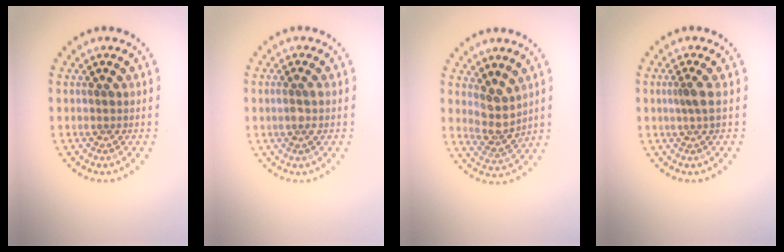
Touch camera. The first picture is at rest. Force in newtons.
{"total": 1.3, "press": 1.1, "slide": 0.8}
{"total": 2.9, "press": 2.4, "slide": 1.7}
{"total": 1.7, "press": 1.2, "slide": 1.1}